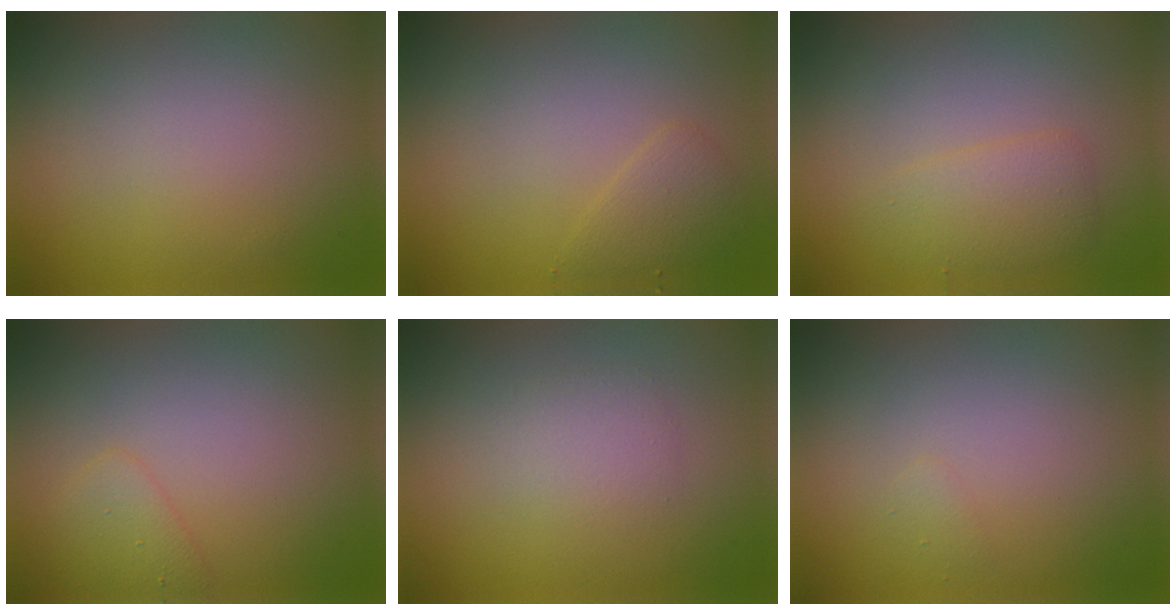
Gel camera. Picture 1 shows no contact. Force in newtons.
{"total": 1.7, "press": 1.7, "slide": 0.1}
{"total": 2.3, "press": 2.3, "slide": 0.2}
{"total": 1.9, "press": 1.9, "slide": 0.1}
{"total": 1.5, "press": 1.5, "slide": 0.1}
{"total": 0.5, "press": 0.5, "slide": 0.1}